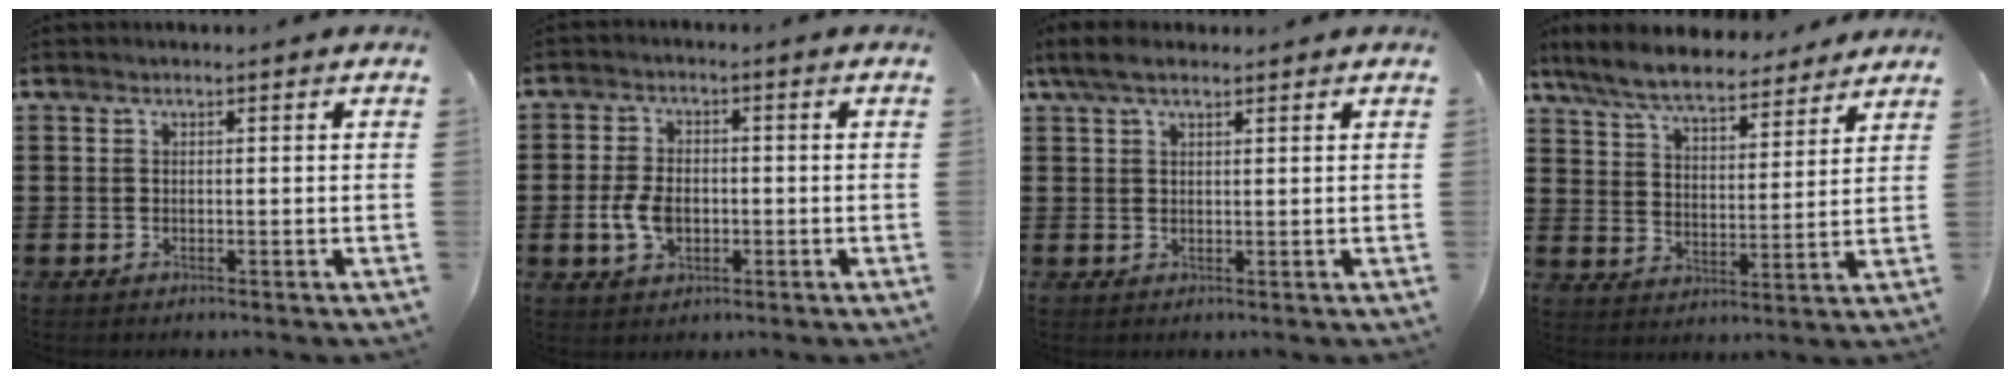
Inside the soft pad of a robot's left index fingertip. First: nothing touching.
{"total": 5.3, "force": [-0.9, 3.4, 4.0], "torque": [-0.101, -0.002, -0.022]}
{"total": 3.7, "force": [2.3, 1.6, 2.5], "torque": [-0.053, 0.009, 0.043]}
{"total": 7.8, "force": [7.2, 0.9, 2.8], "torque": [-0.084, -0.035, 0.129]}